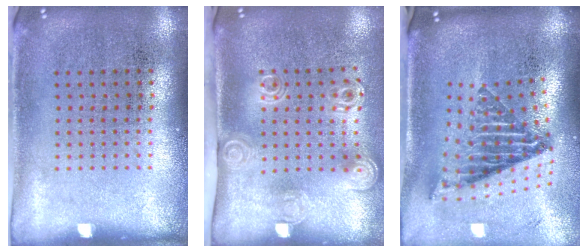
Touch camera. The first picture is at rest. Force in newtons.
{"total": 2.1, "press": 1.4, "slide": 1.6}
{"total": 2.7, "press": 1.7, "slide": 2.1}